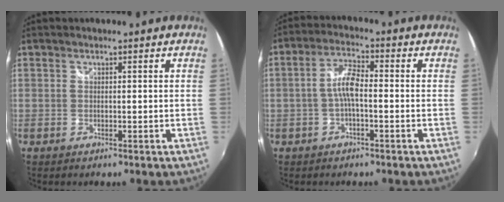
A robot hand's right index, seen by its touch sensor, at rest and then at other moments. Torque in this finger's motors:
{"motor_torque": [0.93, -0.08, 0.52, 0.12]}